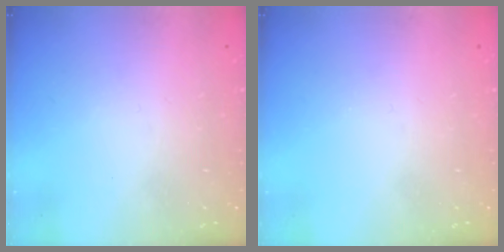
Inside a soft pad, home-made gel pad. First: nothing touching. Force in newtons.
{"total": 0.0}